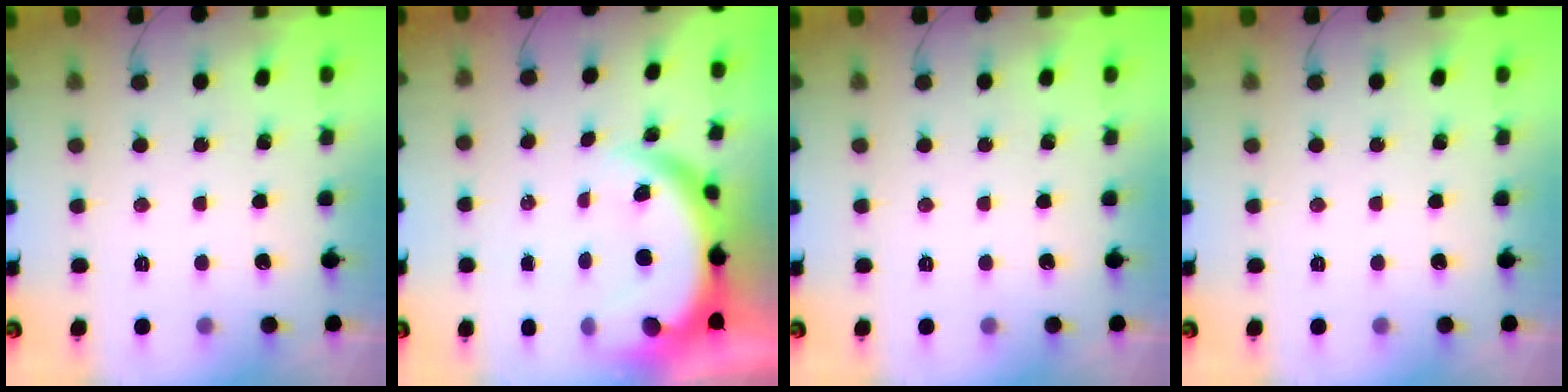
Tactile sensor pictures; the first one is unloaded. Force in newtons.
{"total": 8.3, "press": 8.3, "slide": 0.6}
{"total": 0.0}
{"total": 0.0}